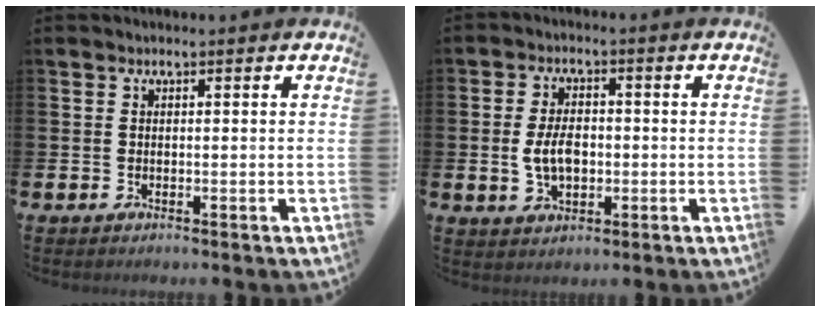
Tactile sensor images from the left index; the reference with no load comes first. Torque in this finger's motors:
{"motor_torque": [1.26, 0.08, 0.20, 0.15]}